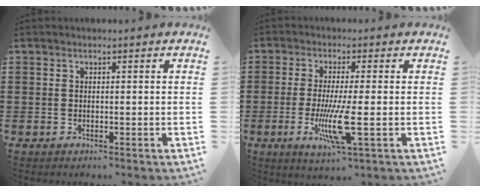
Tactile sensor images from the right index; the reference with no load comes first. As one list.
[{"total": 7.8, "force": [-1.9, 0.6, 7.5], "torque": [-0.151, -0.023, -0.038]}]